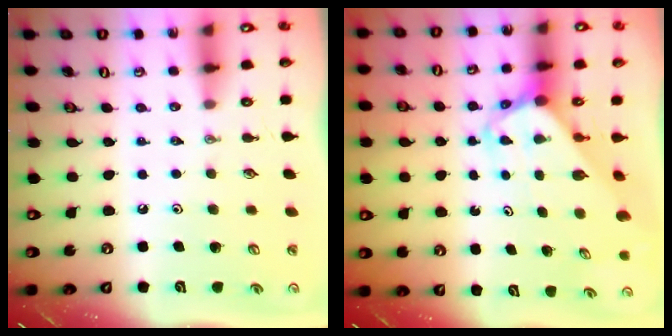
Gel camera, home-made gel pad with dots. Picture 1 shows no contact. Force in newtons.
{"total": 2.8, "press": 2.8, "slide": 0.2}